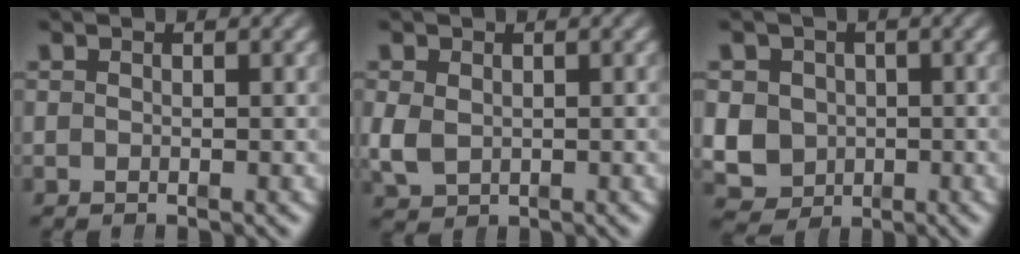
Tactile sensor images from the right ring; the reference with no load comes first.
{"total": 2.5, "force": [-0.2, 2.2, 1.2], "torque": [-0.040, -0.019, 0.013]}
{"total": 9.4, "force": [-1.6, 8.6, 3.3], "torque": [-0.081, -0.041, -0.019]}